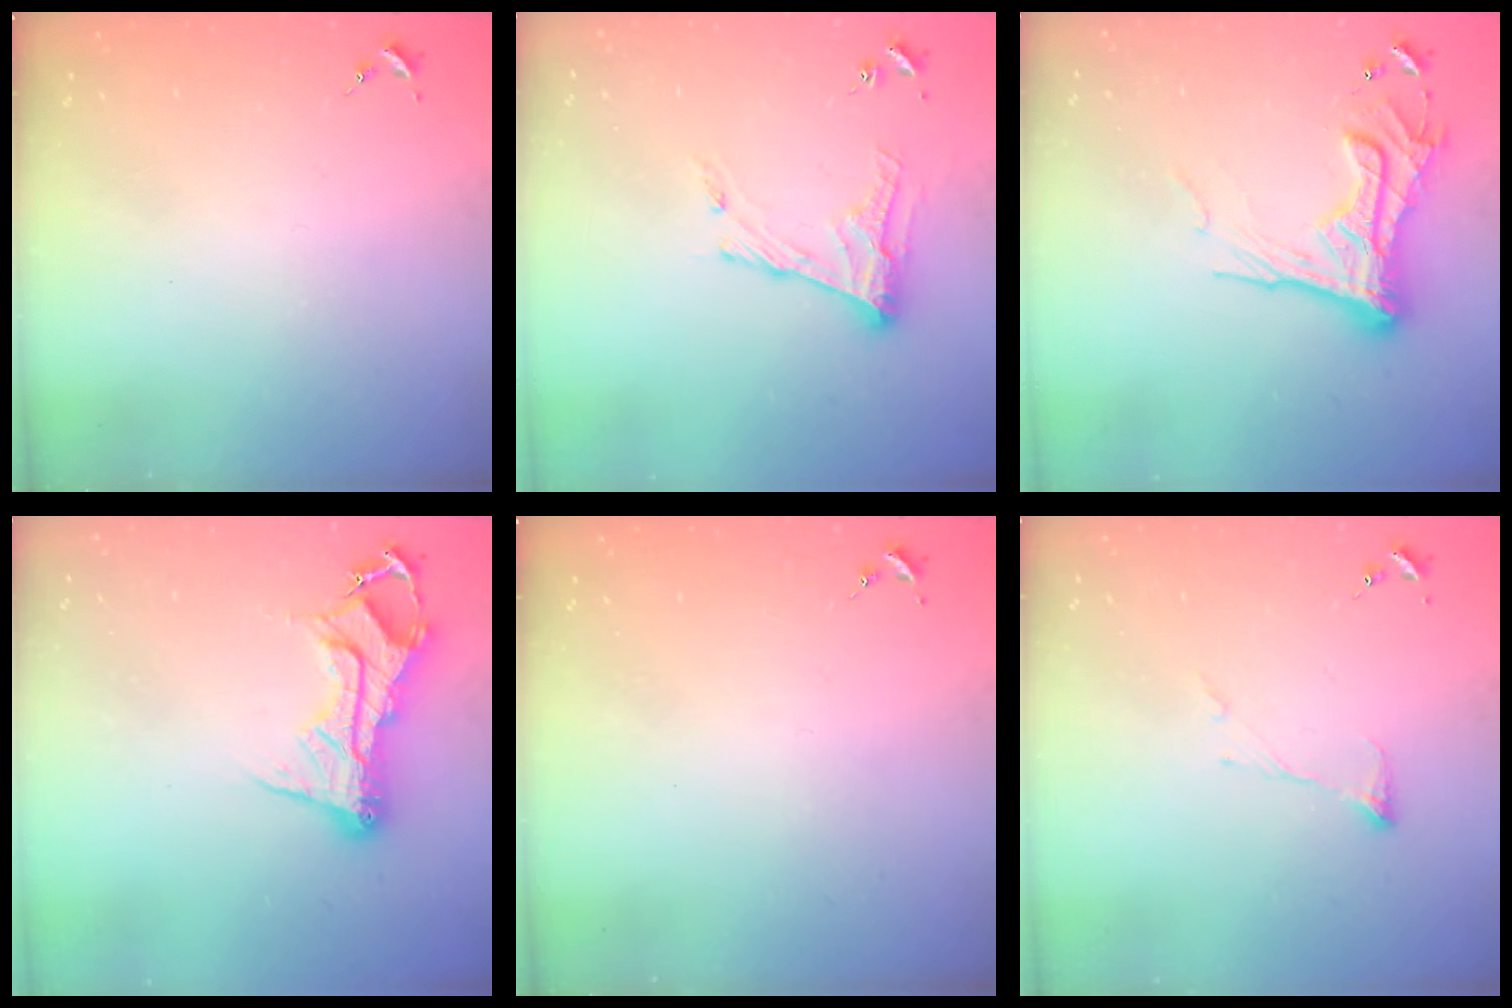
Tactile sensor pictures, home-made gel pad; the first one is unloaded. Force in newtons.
{"total": 12.2, "press": 12.2, "slide": 0.5}
{"total": 17.7, "press": 17.7, "slide": 1.3}
{"total": 14.0, "press": 14.0, "slide": 1.4}
{"total": 0.0}
{"total": 6.7, "press": 6.6, "slide": 0.8}